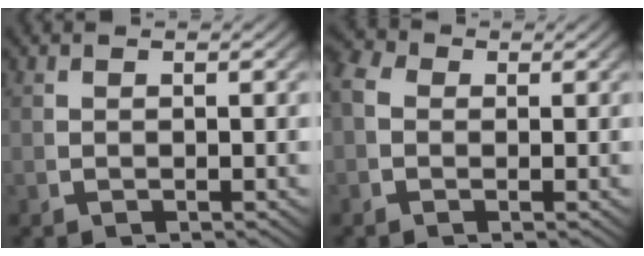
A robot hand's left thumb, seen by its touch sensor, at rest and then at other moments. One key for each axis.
{"total": 2.9, "fx": 0.5, "fy": 2.5, "fz": 1.4, "tx": -0.036, "ty": 0.000, "tz": 0.001}